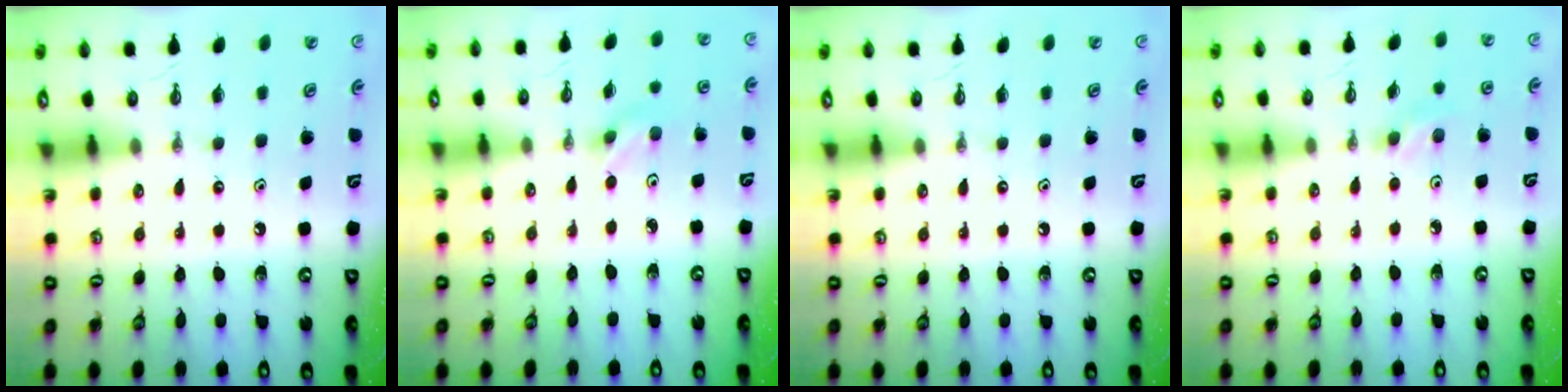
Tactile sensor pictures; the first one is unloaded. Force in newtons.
{"total": 2.1, "press": 2.0, "slide": 0.6}
{"total": 0.0}
{"total": 3.7, "press": 3.7, "slide": 0.6}